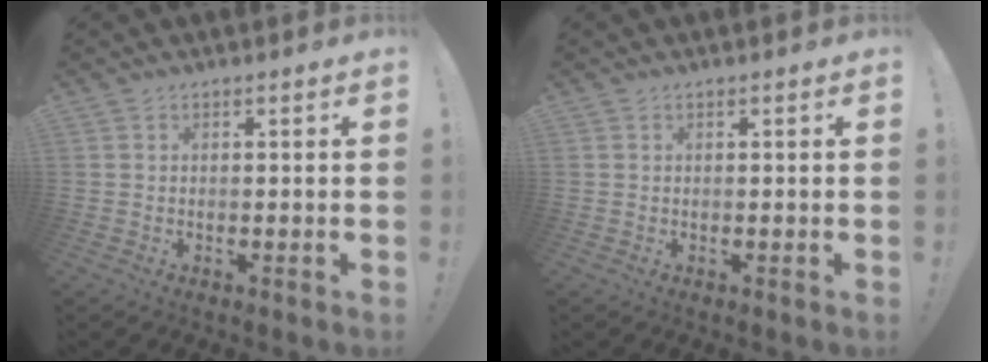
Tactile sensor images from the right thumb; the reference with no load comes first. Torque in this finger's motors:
{"motor_torque": [-0.05, 0.00, 0.04, -0.01, 0.01]}